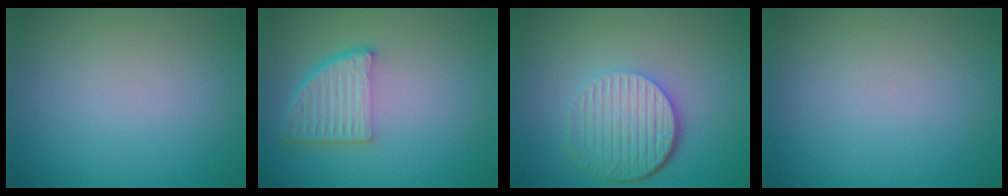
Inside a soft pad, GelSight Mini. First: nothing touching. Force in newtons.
{"total": 5.0, "press": 3.7, "slide": 3.4}
{"total": 5.6, "press": 4.1, "slide": 3.9}
{"total": 0.0}